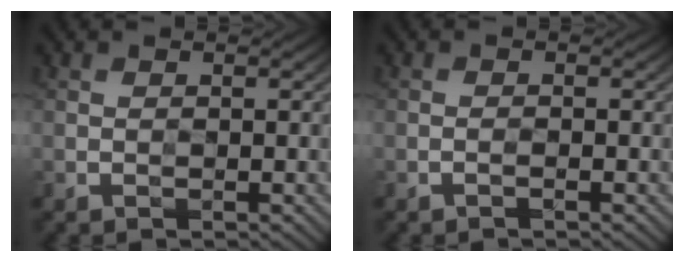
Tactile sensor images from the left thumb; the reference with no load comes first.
{"total": 0.7, "force": [-0.5, -0.4, 0.3], "torque": [-0.009, 0.007, -0.010]}